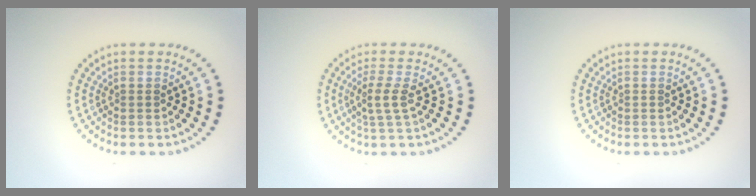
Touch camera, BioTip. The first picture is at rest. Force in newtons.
{"total": 2.0, "press": 1.6, "slide": 1.3}
{"total": 0.0}